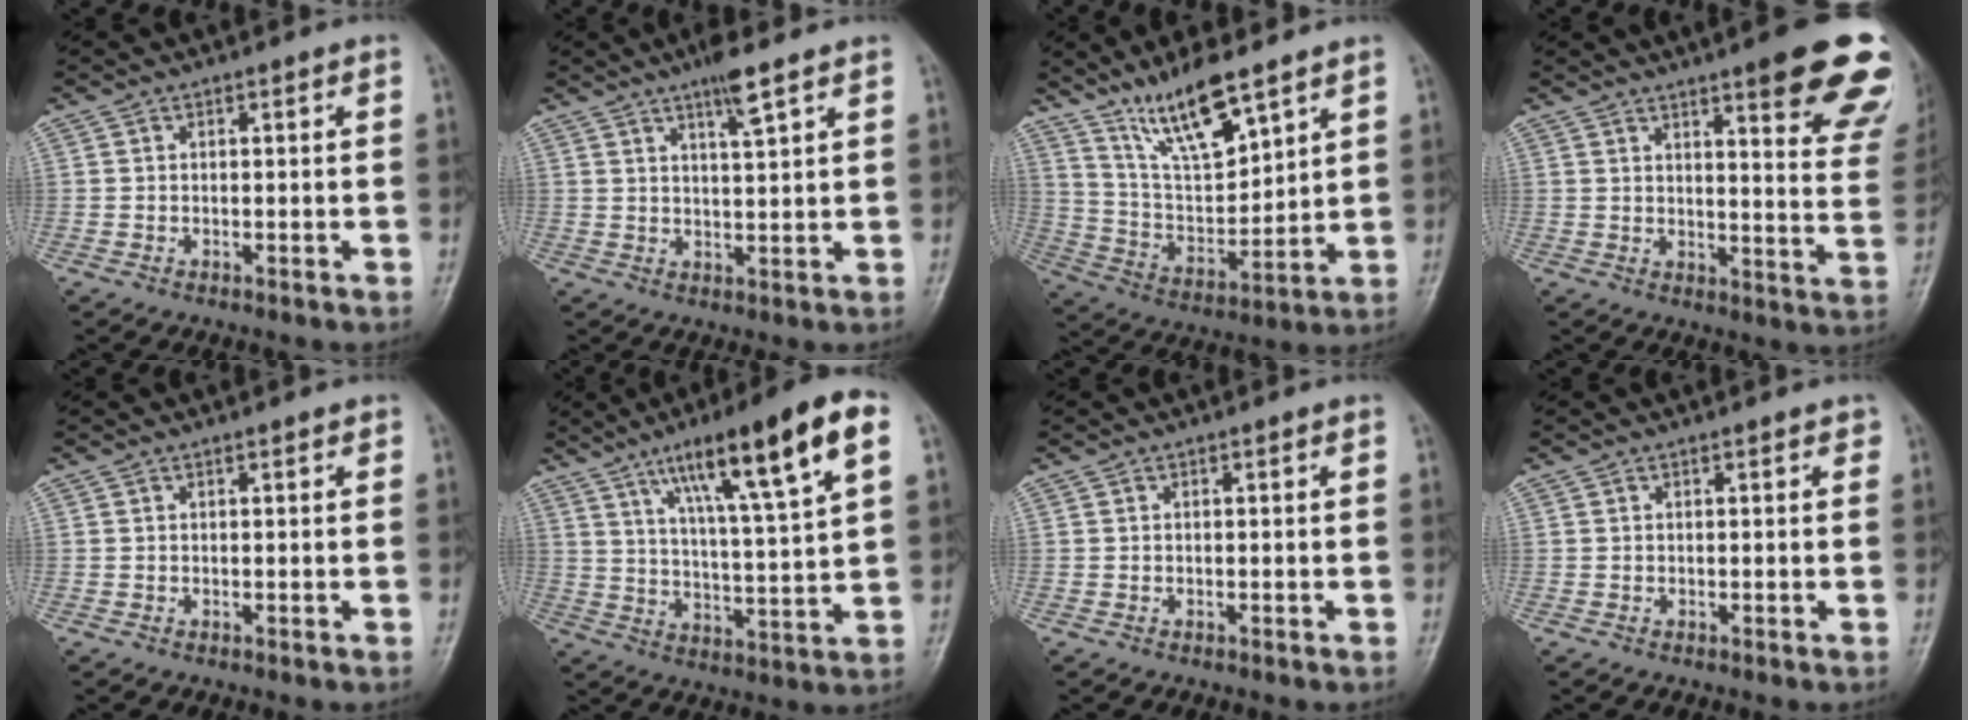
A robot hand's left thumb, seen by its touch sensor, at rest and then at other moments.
{"total": 5.2, "force": [3.3, 0.4, 4.0], "torque": [-0.069, -0.016, 0.059]}
{"total": 13.0, "force": [9.4, 3.4, 8.4], "torque": [-0.137, -0.058, 0.191]}
{"total": 19.2, "force": [12.1, 3.8, 14.4], "torque": [-0.146, -0.053, 0.140]}
{"total": 0.5, "force": [0.3, 0.2, 0.4], "torque": [-0.005, 0.000, 0.002]}
{"total": 19.3, "force": [9.4, 2.7, 16.7], "torque": [-0.251, -0.018, 0.149]}
{"total": 0.0}
{"total": 0.8, "force": [0.5, 0.4, 0.6], "torque": [-0.004, 0.000, 0.002]}